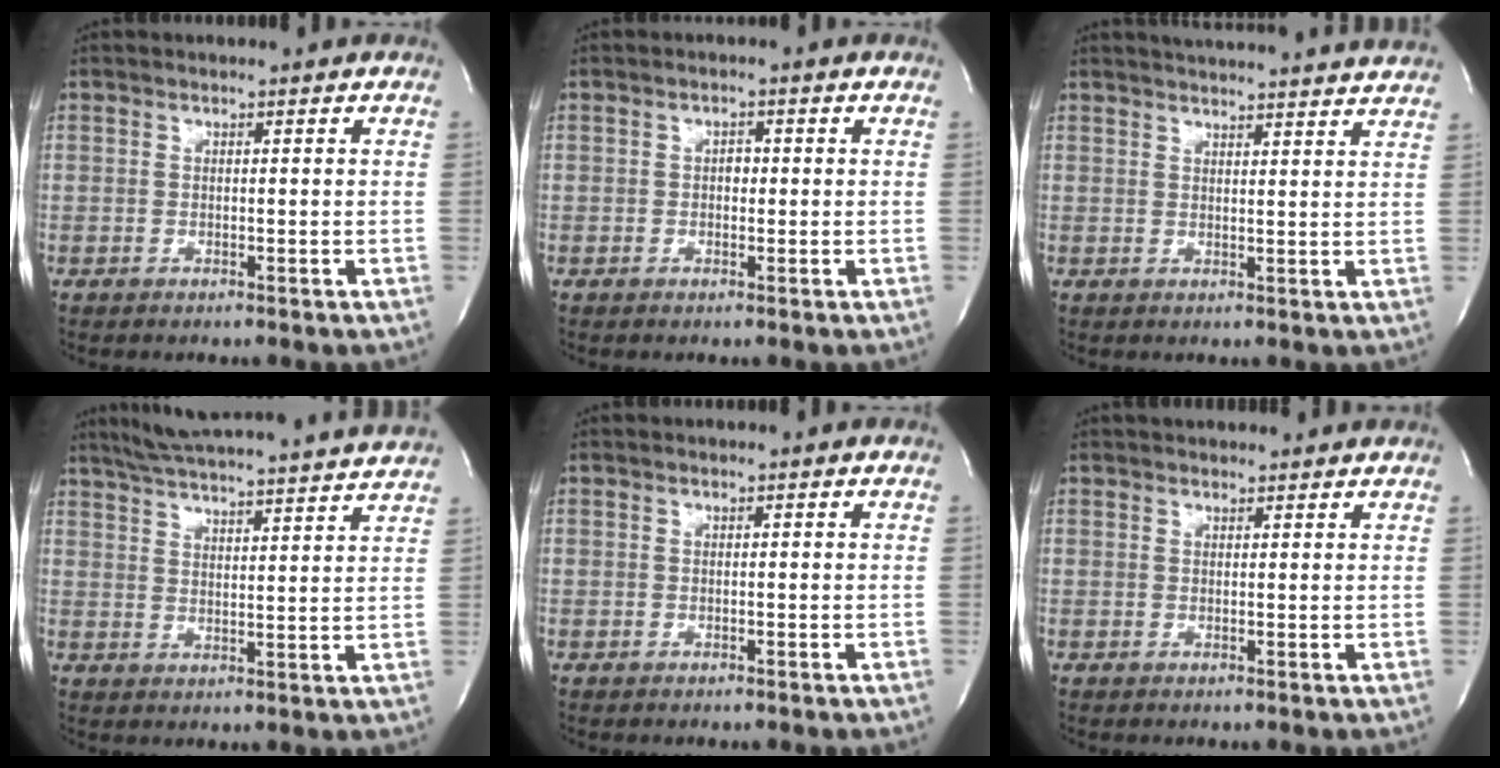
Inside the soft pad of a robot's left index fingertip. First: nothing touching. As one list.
[{"total": 1.3, "force": [-0.5, 0.8, 0.9], "torque": [-0.010, -0.001, -0.009]}, {"total": 16.4, "force": [15.6, 0.1, 4.9], "torque": [-0.076, -0.011, 0.192]}, {"total": 21.5, "force": [19.9, 0.0, 8.1], "torque": [-0.136, -0.011, 0.265]}, {"total": 0.0}, {"total": 5.3, "force": [4.9, 1.2, 1.4], "torque": [-0.014, 0.022, 0.056]}]